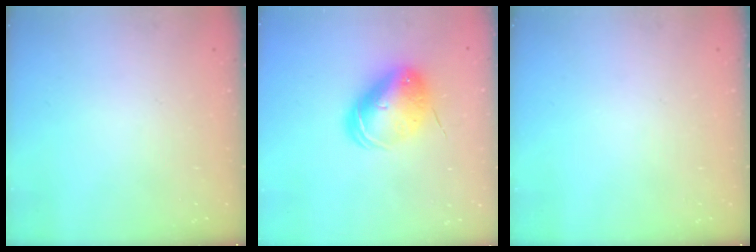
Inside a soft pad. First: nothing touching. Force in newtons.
{"total": 11.2, "press": 11.1, "slide": 2.0}
{"total": 0.0}